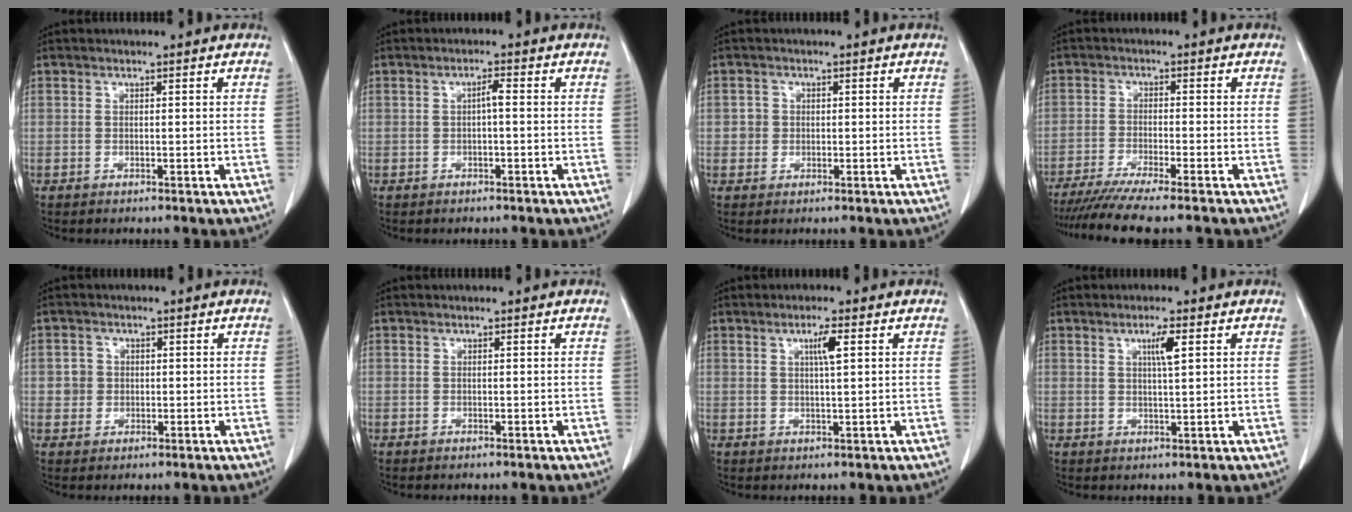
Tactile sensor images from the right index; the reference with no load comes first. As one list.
[{"total": 1.6, "force": [-0.1, 0.2, 1.6], "torque": [-0.027, 0.004, 0.000]}, {"total": 1.9, "force": [0.1, 1.8, 0.3], "torque": [0.001, 0.005, 0.003]}, {"total": 9.8, "force": [-8.4, -0.8, 5.1], "torque": [-0.065, -0.025, -0.131]}, {"total": 2.5, "force": [0.2, 2.4, 0.4], "torque": [0.001, 0.006, 0.006]}, {"total": 0.0}, {"total": 3.0, "force": [1.1, 0.0, 2.8], "torque": [-0.049, -0.001, 0.018]}, {"total": 3.1, "force": [1.3, 0.0, 2.9], "torque": [-0.051, -0.002, 0.022]}]